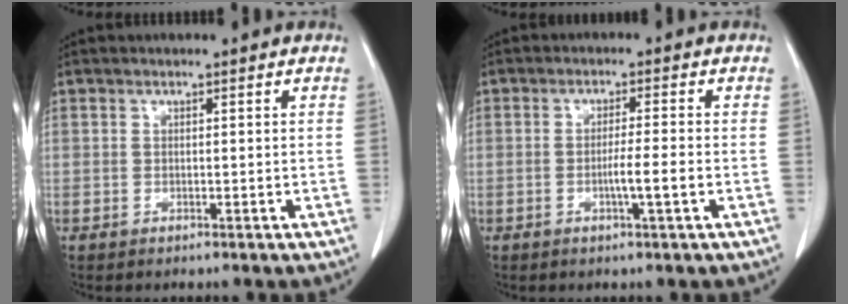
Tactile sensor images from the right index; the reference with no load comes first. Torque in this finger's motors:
{"motor_torque": [0.79, -0.19, 0.40, 0.05]}